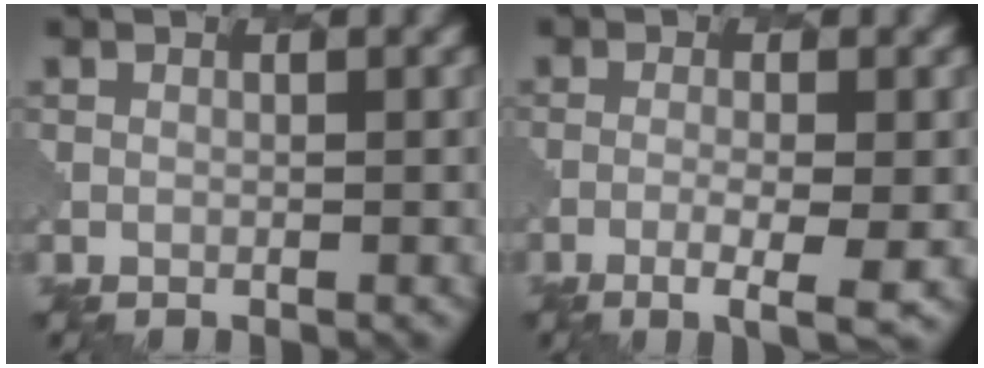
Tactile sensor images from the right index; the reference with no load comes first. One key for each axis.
{"total": 3.5, "fx": -1.2, "fy": 0.8, "fz": 3.2, "tx": -0.055, "ty": -0.005, "tz": -0.023}